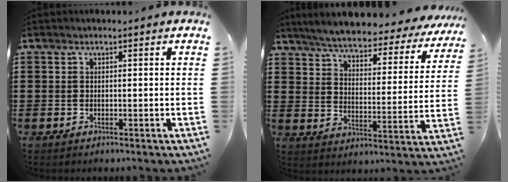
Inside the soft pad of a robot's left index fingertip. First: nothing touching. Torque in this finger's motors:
{"motor_torque": [1.86, -0.28, 1.05, 0.21]}